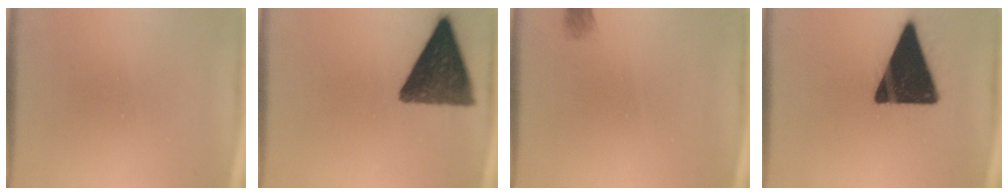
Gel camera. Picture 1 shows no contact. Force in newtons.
{"total": 13.8}
{"total": 1.1}
{"total": 19.5}